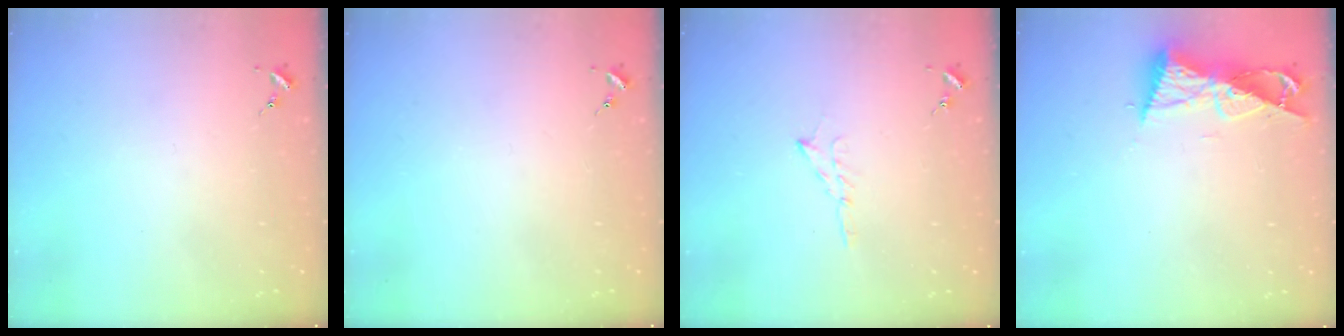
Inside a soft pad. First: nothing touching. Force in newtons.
{"total": 0.0}
{"total": 5.1, "press": 5.0, "slide": 0.6}
{"total": 9.5, "press": 9.5, "slide": 0.8}